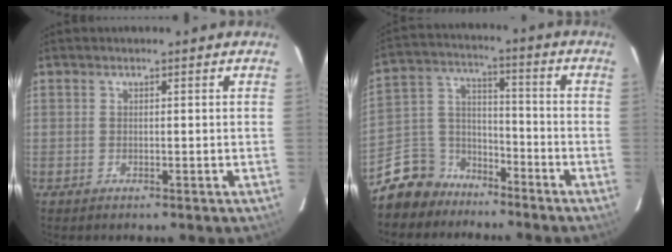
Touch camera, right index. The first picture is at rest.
{"total": 10.4, "force": [-7.9, 6.7, 1.3], "torque": [-0.047, 0.055, -0.142]}